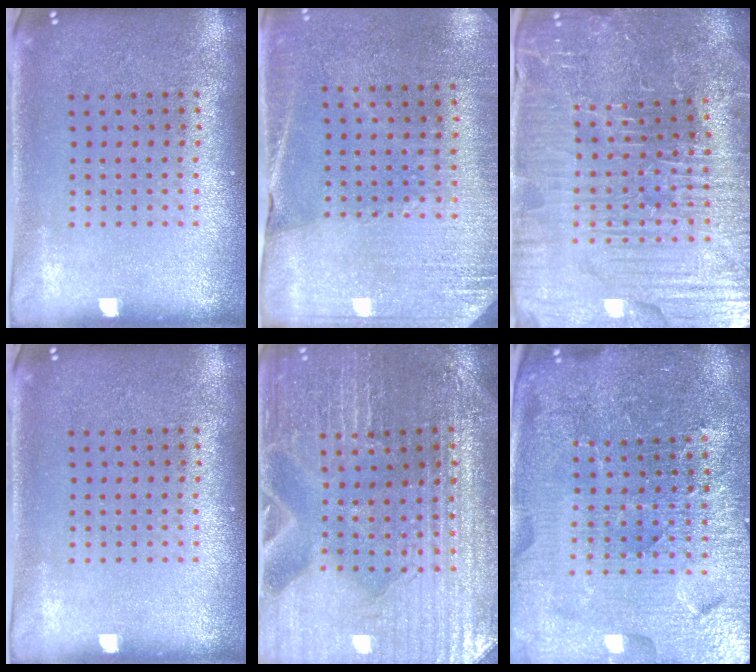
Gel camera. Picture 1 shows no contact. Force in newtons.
{"total": 2.6, "press": 2.5, "slide": 0.8}
{"total": 4.8, "press": 4.7, "slide": 1.1}
{"total": 0.0}
{"total": 2.5, "press": 2.4, "slide": 0.4}
{"total": 5.4, "press": 4.9, "slide": 2.2}